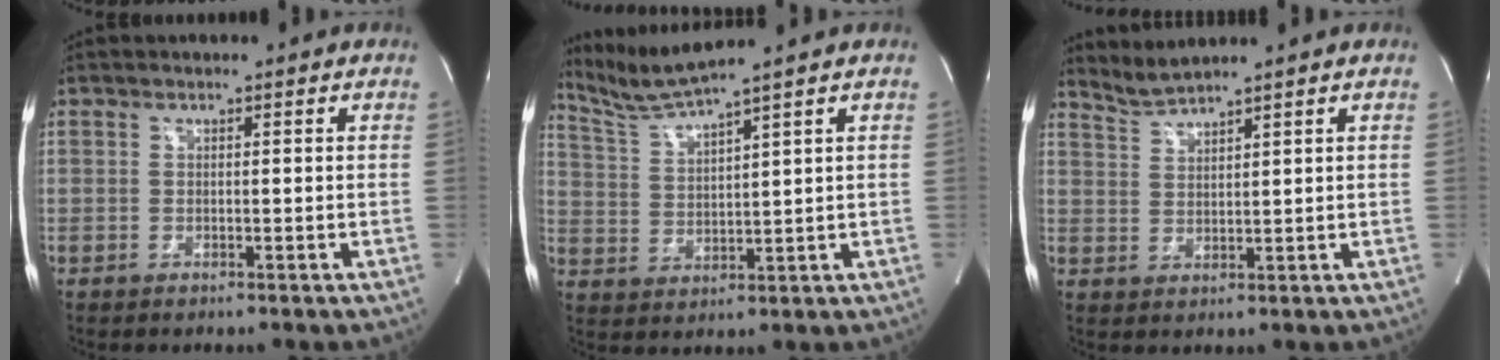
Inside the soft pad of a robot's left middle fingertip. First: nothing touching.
{"total": 6.3, "force": [5.7, -2.2, 1.6], "torque": [-0.049, -0.007, 0.124]}
{"total": 3.3, "force": [3.1, -1.2, 0.1], "torque": [-0.010, -0.002, 0.072]}